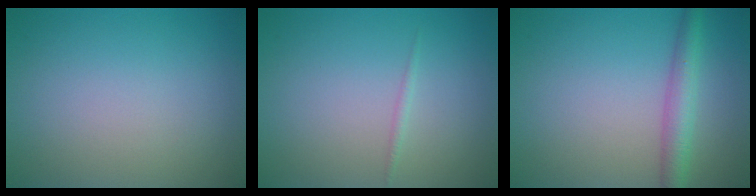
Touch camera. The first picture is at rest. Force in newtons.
{"total": 0.6, "press": 0.6, "slide": 0.0}
{"total": 3.2, "press": 3.2, "slide": 0.1}